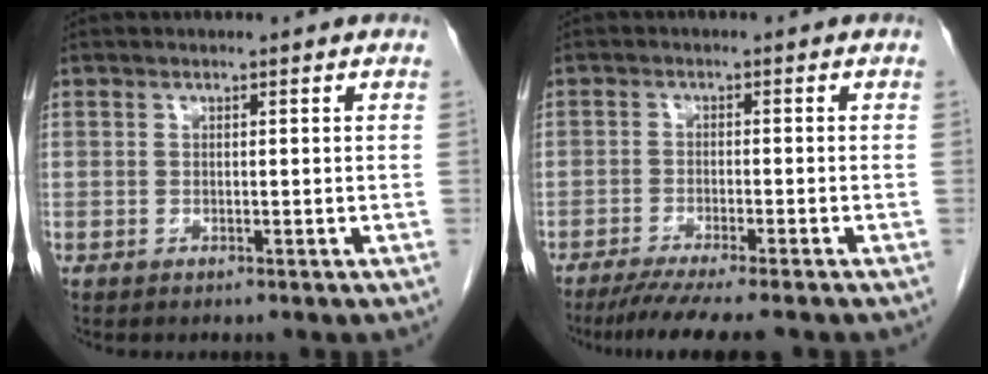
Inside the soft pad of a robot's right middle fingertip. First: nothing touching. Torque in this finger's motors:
{"motor_torque": [0.44, -0.32, 0.15, 0.06]}